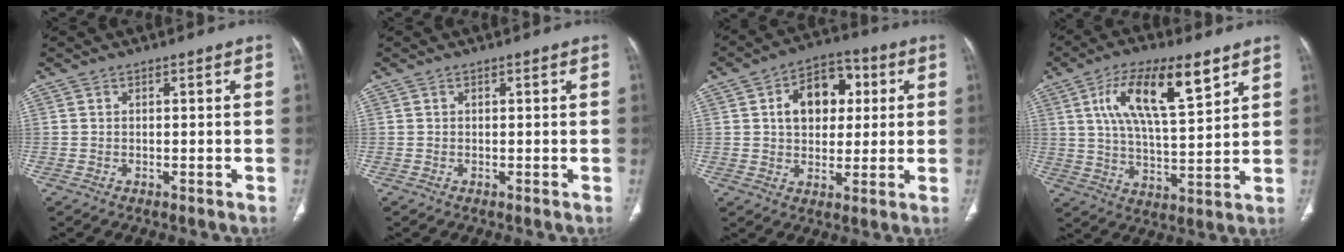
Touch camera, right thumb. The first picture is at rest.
{"total": 0.0}
{"total": 12.2, "force": [2.9, 8.5, 8.3], "torque": [-0.090, 0.011, 0.041]}
{"total": 16.0, "force": [7.5, 5.5, 13.0], "torque": [-0.215, -0.022, 0.133]}